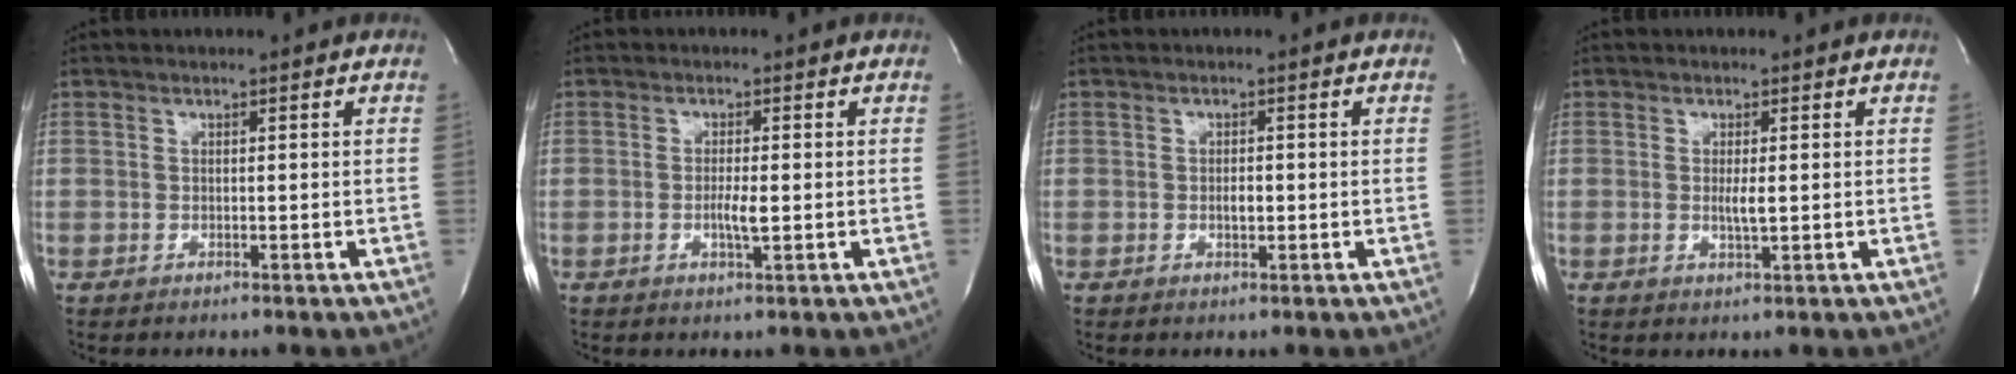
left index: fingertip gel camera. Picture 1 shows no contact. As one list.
[{"total": 2.4, "force": [-0.5, 0.2, 2.4], "torque": [-0.048, -0.006, -0.008]}, {"total": 1.3, "force": [-0.3, 0.6, 1.2], "torque": [-0.022, -0.001, -0.004]}, {"total": 1.9, "force": [0.0, 0.1, 1.9], "torque": [-0.039, -0.005, 0.000]}]